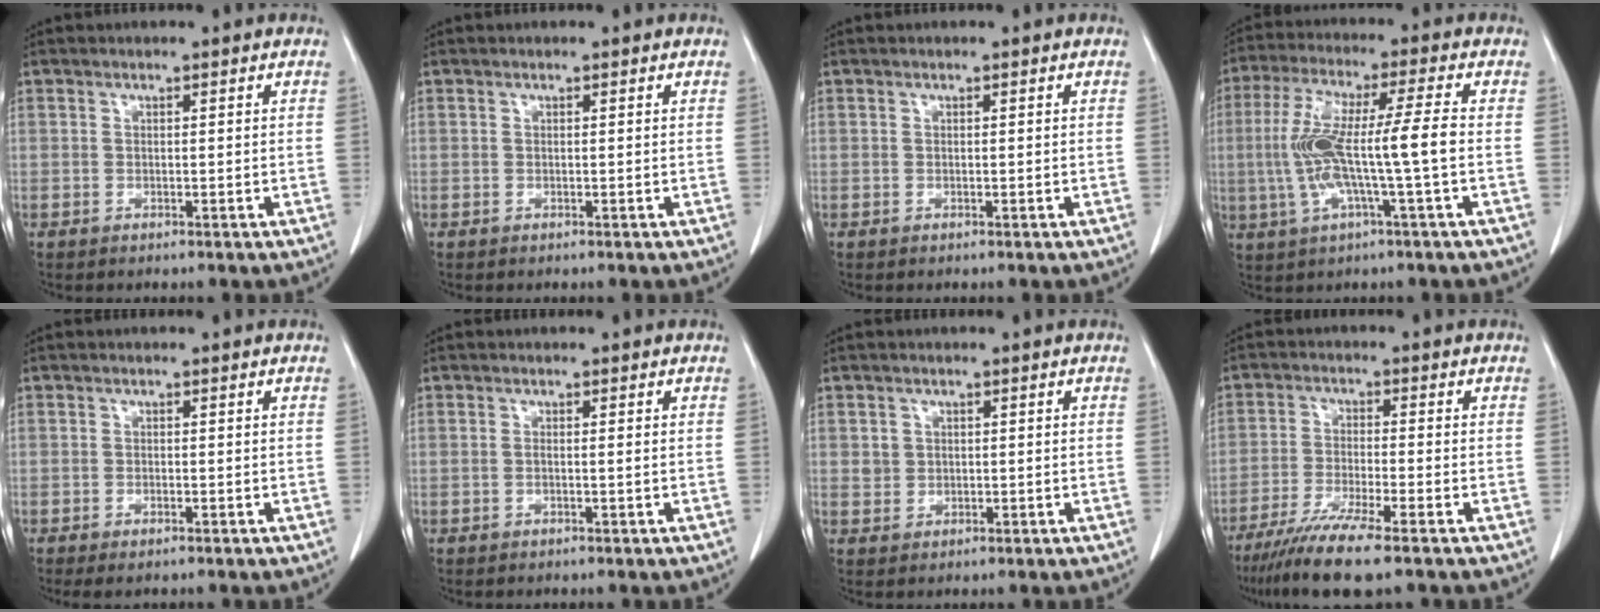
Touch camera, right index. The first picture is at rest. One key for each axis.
{"total": 0.0}
{"total": 0.0}
{"total": 11.7, "fx": -1.2, "fy": 0.2, "fz": 11.7, "tx": -0.241, "ty": 0.013, "tz": -0.028}
{"total": 1.7, "fx": -1.2, "fy": 0.4, "fz": 1.1, "tx": -0.014, "ty": -0.004, "tz": -0.015}
{"total": 0.7, "fx": -0.1, "fy": -0.1, "fz": 0.7, "tx": -0.015, "ty": -0.001, "tz": -0.001}
{"total": 2.0, "fx": 0.6, "fy": 1.8, "fz": 0.5, "tx": -0.006, "ty": 0.003, "tz": 0.011}
{"total": 9.1, "fx": -6.7, "fy": -0.4, "fz": 6.2, "tx": -0.107, "ty": -0.027, "tz": -0.113}